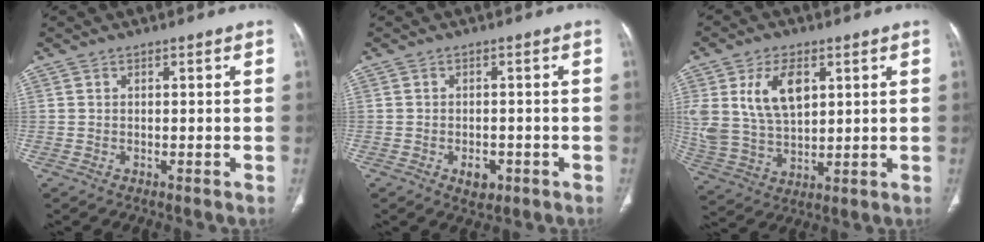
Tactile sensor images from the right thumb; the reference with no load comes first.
{"total": 3.3, "force": [-1.5, 2.1, 2.0], "torque": [-0.019, 0.004, -0.016]}
{"total": 13.3, "force": [4.5, 7.7, 9.8], "torque": [-0.183, -0.011, 0.100]}